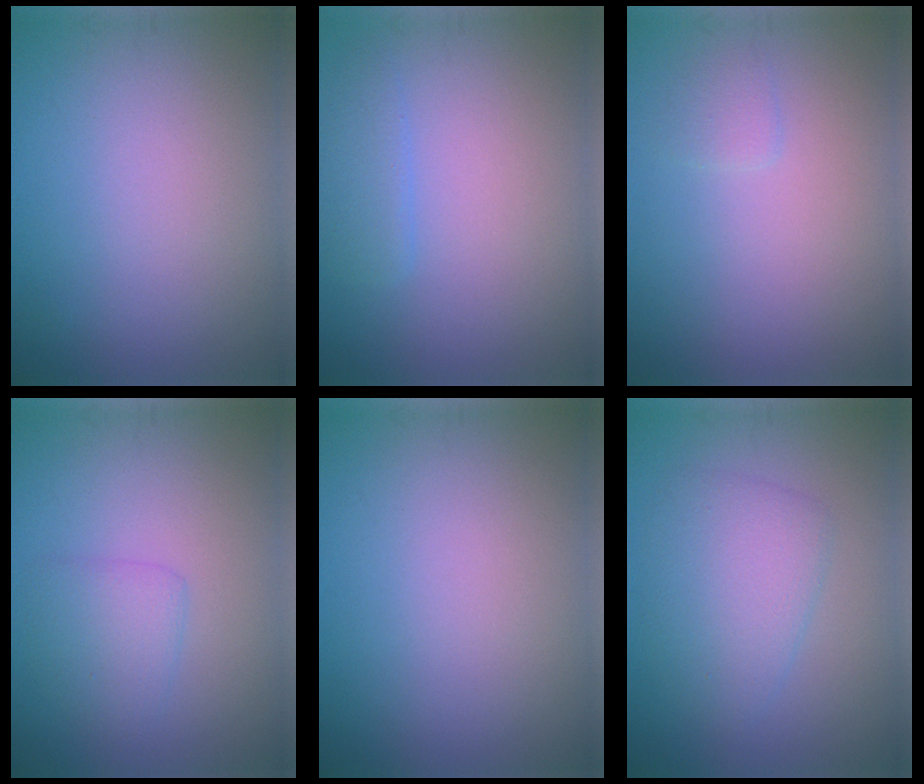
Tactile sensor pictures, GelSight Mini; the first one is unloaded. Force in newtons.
{"total": 1.8, "press": 1.8, "slide": 0.2}
{"total": 0.9, "press": 0.9, "slide": 0.1}
{"total": 2.4, "press": 2.4, "slide": 0.1}
{"total": 0.0}
{"total": 4.1, "press": 4.1, "slide": 0.1}